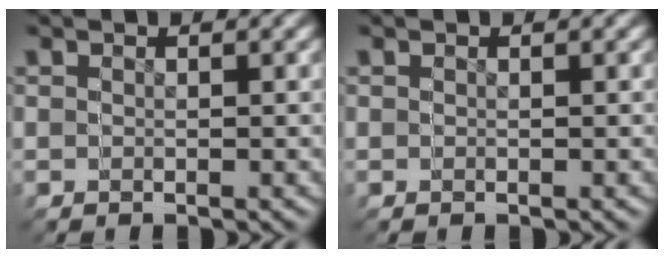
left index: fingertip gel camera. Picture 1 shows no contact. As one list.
[{"total": 0.0}]